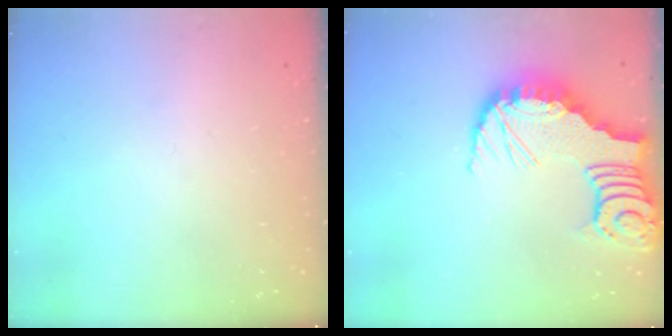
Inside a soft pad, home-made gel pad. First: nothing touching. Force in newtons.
{"total": 9.3, "press": 9.2, "slide": 0.9}